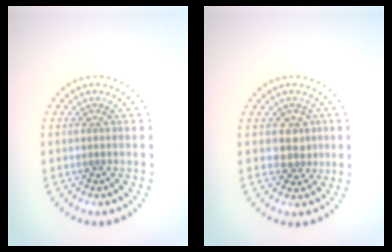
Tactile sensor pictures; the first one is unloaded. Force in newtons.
{"total": 2.1, "press": 1.8, "slide": 1.1}